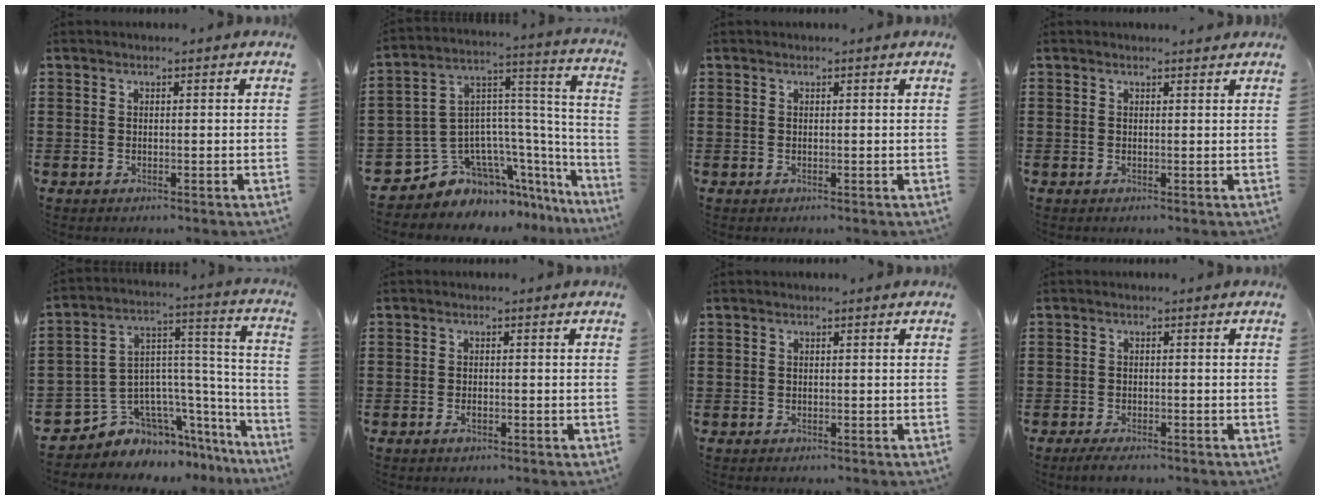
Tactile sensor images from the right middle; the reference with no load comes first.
{"total": 8.3, "force": [-6.1, 5.4, 1.4], "torque": [-0.062, -0.008, -0.118]}
{"total": 0.0}
{"total": 0.6, "force": [0.5, 0.2, 0.1], "torque": [0.004, -0.003, 0.009]}
{"total": 6.5, "force": [-4.7, 4.5, 0.6], "torque": [-0.033, -0.009, -0.086]}
{"total": 1.2, "force": [-0.6, 0.5, 0.9], "torque": [-0.026, -0.006, -0.014]}
{"total": 0.0}
{"total": 1.8, "force": [-1.6, 0.4, 0.9], "torque": [-0.024, -0.001, -0.032]}